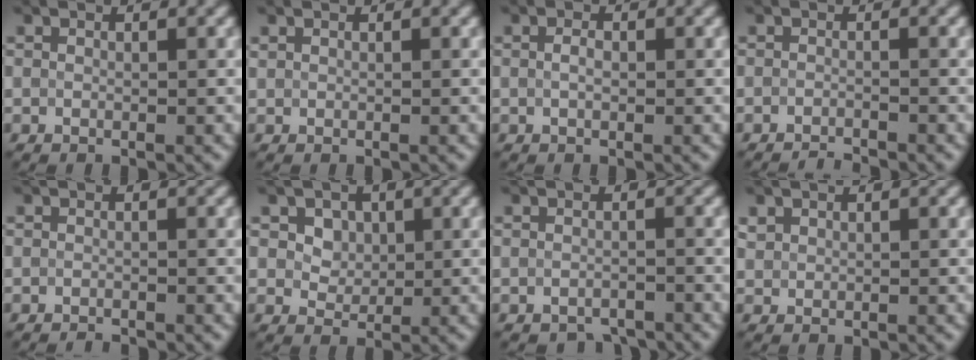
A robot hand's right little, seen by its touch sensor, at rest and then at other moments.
{"total": 0.0}
{"total": 1.1, "force": [0.0, 0.6, 0.9], "torque": [-0.020, 0.001, -0.001]}
{"total": 1.5, "force": [-1.4, 0.2, 0.5], "torque": [0.001, -0.002, -0.028]}
{"total": 0.8, "force": [-0.8, 0.1, 0.2], "torque": [-0.001, -0.002, -0.017]}
{"total": 2.5, "force": [0.9, 2.0, 1.2], "torque": [-0.024, -0.007, 0.025]}
{"total": 2.0, "force": [-1.9, 0.6, 0.3], "torque": [0.003, 0.000, -0.028]}
{"total": 0.7, "force": [0.5, 0.5, 0.0], "torque": [-0.001, -0.001, 0.014]}